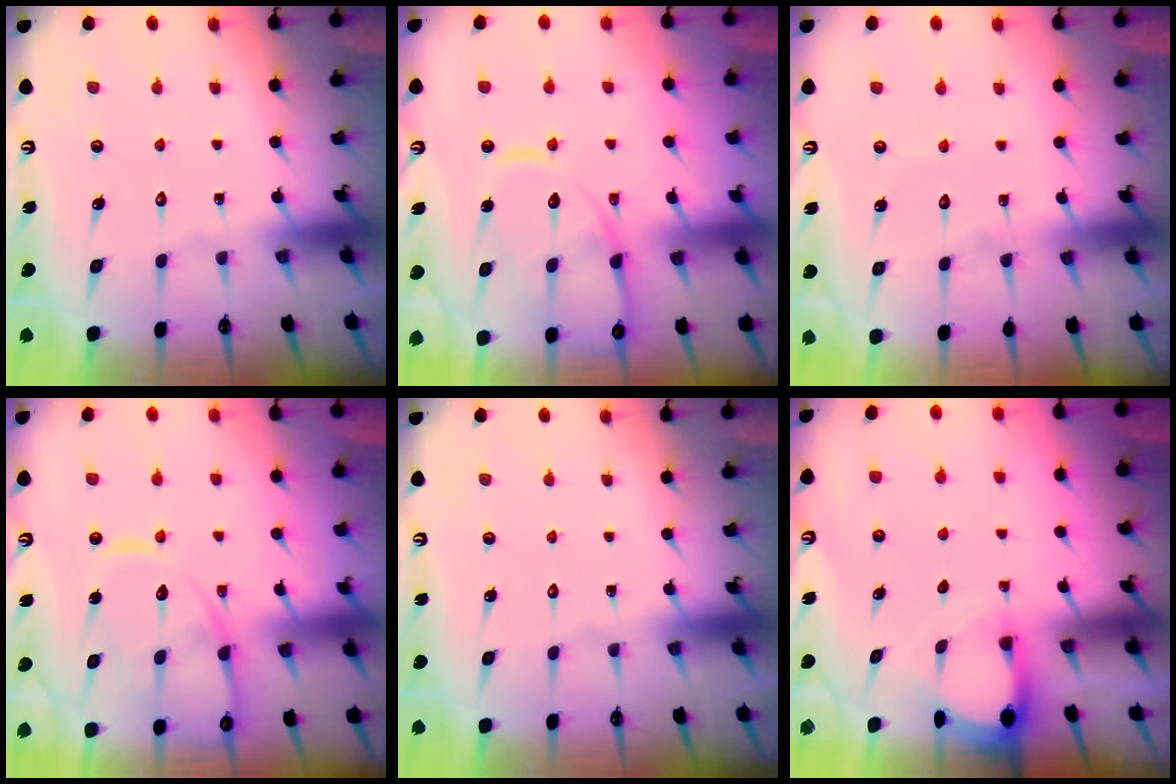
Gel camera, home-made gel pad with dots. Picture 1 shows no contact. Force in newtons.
{"total": 13.0, "press": 13.0, "slide": 1.3}
{"total": 2.7, "press": 2.7, "slide": 0.2}
{"total": 13.0, "press": 13.0, "slide": 1.3}
{"total": 0.0}
{"total": 2.8, "press": 2.8, "slide": 0.3}